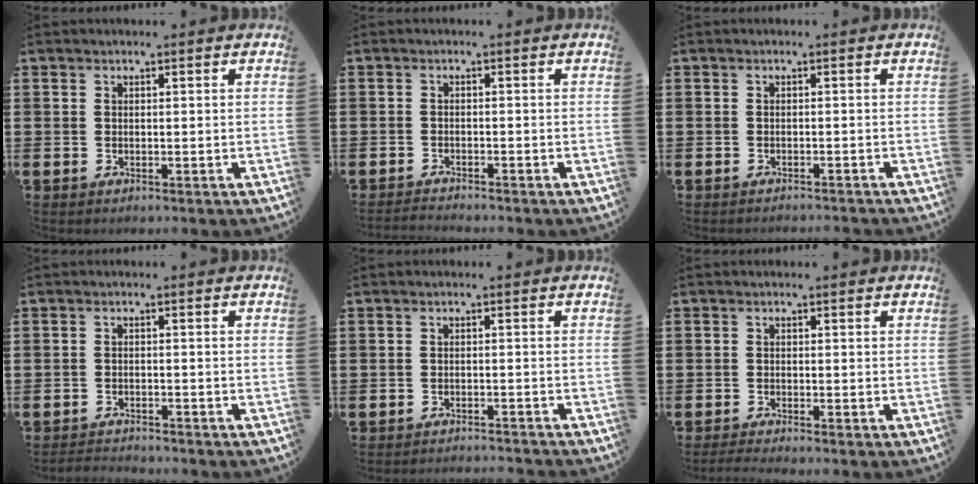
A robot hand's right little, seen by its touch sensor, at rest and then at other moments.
{"total": 1.1, "force": [-1.1, 0.0, 0.0], "torque": [-0.003, 0.000, -0.023]}
{"total": 0.7, "force": [-0.7, -0.1, 0.0], "torque": [0.008, -0.004, -0.016]}
{"total": 1.3, "force": [-1.3, -0.1, -0.2], "torque": [0.000, 0.005, -0.029]}
{"total": 1.4, "force": [-1.4, -0.2, -0.1], "torque": [0.000, 0.003, -0.028]}
{"total": 1.1, "force": [-0.9, 0.0, 0.6], "torque": [-0.009, -0.001, -0.016]}